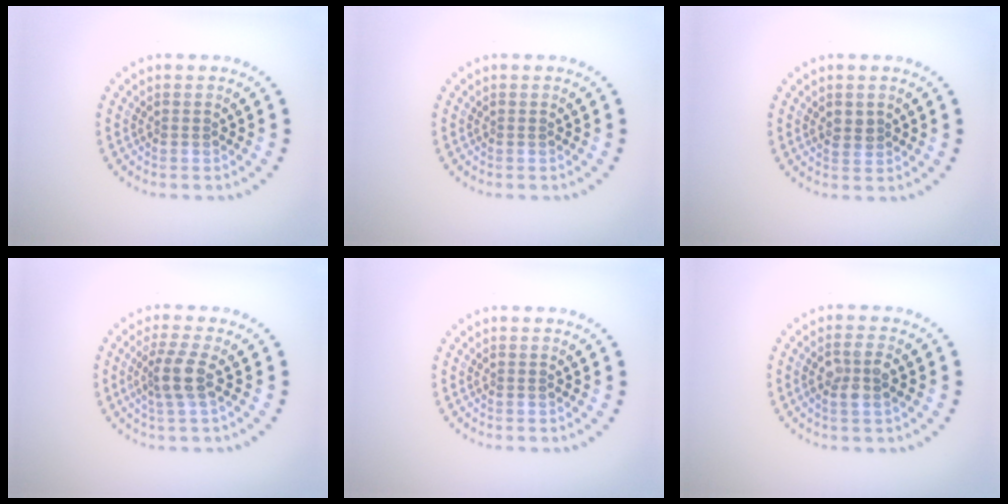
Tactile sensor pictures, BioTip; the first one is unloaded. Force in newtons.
{"total": 0.0}
{"total": 1.4, "press": 1.4, "slide": 0.3}
{"total": 2.8, "press": 2.3, "slide": 1.7}
{"total": 0.0}
{"total": 2.6, "press": 2.5, "slide": 0.8}